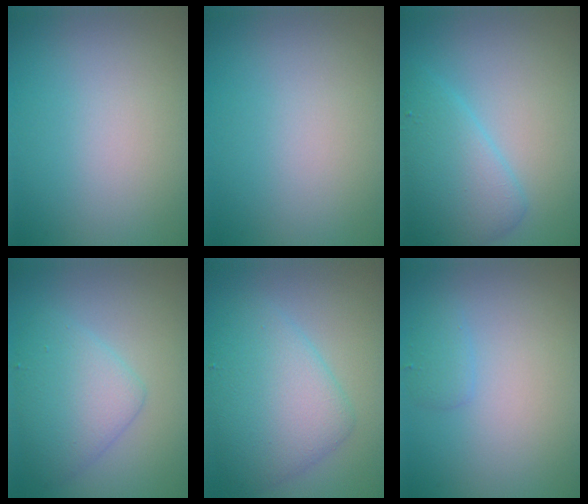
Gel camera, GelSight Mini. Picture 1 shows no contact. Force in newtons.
{"total": 0.0}
{"total": 4.7, "press": 4.7, "slide": 0.2}
{"total": 4.1, "press": 4.1, "slide": 0.2}
{"total": 6.3, "press": 6.3, "slide": 0.1}
{"total": 1.0, "press": 0.9, "slide": 0.1}